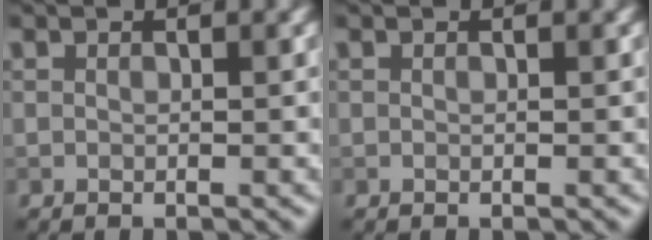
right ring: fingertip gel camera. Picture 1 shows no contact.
{"total": 0.0}